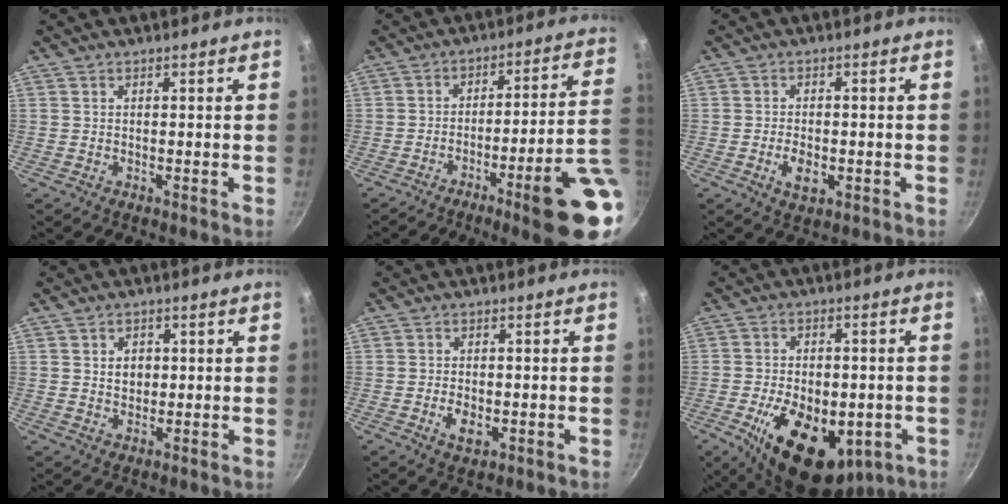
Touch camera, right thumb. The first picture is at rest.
{"total": 16.6, "force": [-5.2, 1.7, 15.7], "torque": [-0.200, 0.029, -0.069]}
{"total": 4.7, "force": [-1.4, 2.7, 3.6], "torque": [-0.062, 0.005, -0.019]}
{"total": 3.3, "force": [0.6, 2.7, 1.9], "torque": [-0.014, -0.001, 0.009]}
{"total": 4.2, "force": [-1.2, 2.4, 3.3], "torque": [-0.057, 0.004, -0.015]}
{"total": 19.7, "force": [-6.5, 11.6, 14.6], "torque": [-0.215, 0.002, -0.084]}